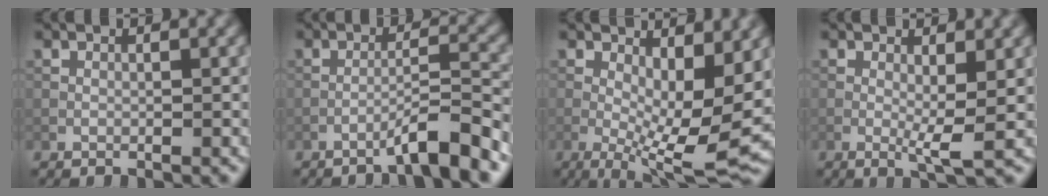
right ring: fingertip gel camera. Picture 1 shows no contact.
{"total": 4.1, "force": [-3.0, 0.1, 2.8], "torque": [-0.042, 0.017, -0.060]}
{"total": 9.8, "force": [-0.3, 3.3, 9.2], "torque": [-0.153, -0.008, -0.003]}
{"total": 2.8, "force": [0.0, 0.4, 2.8], "torque": [-0.052, -0.009, -0.001]}